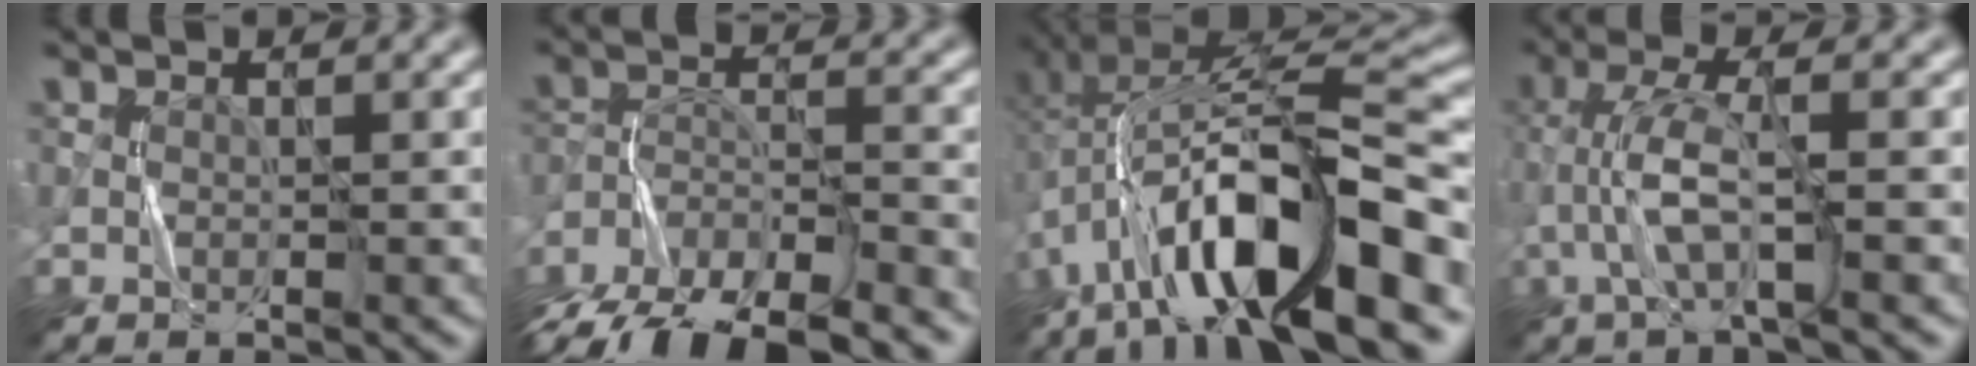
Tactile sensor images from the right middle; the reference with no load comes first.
{"total": 11.2, "force": [-9.5, 3.7, 4.7], "torque": [-0.075, -0.018, -0.149]}
{"total": 15.3, "force": [-4.8, 4.8, 13.8], "torque": [-0.231, 0.025, -0.076]}
{"total": 4.8, "force": [-1.3, 0.7, 4.6], "torque": [-0.102, 0.012, -0.028]}